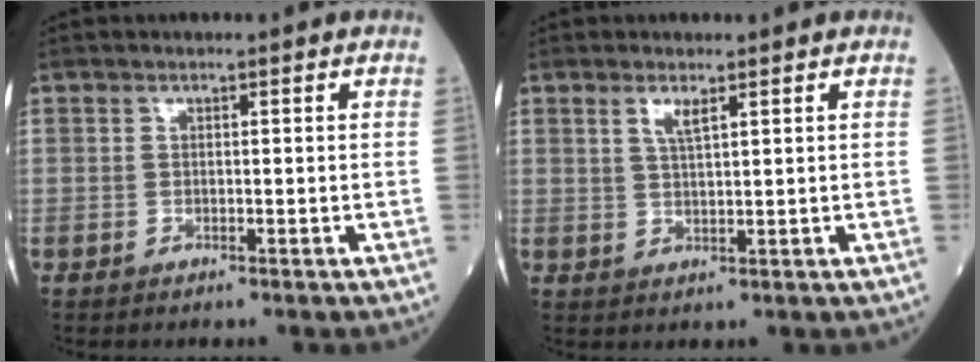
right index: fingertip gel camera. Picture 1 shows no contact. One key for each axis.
{"total": 2.3, "fx": 1.3, "fy": 0.2, "fz": 1.9, "tx": -0.043, "ty": -0.002, "tz": 0.028}